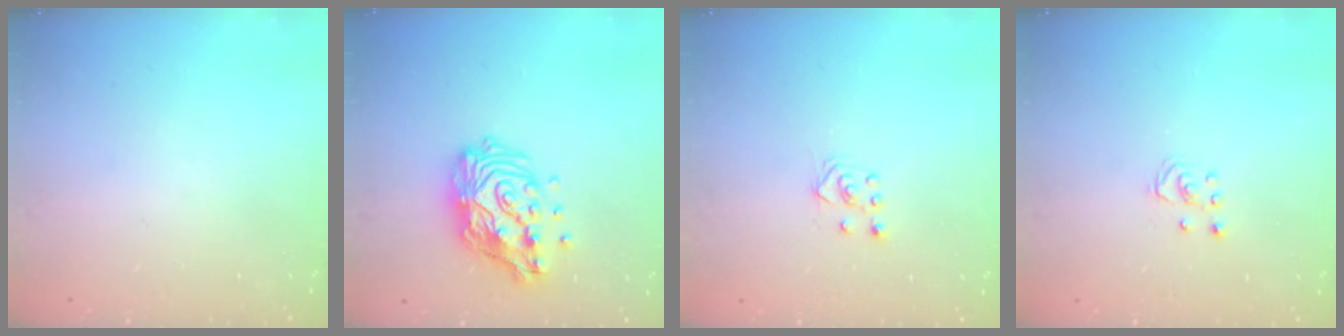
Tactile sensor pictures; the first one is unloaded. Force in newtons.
{"total": 15.3, "press": 15.2, "slide": 1.2}
{"total": 3.4, "press": 3.4, "slide": 0.3}
{"total": 2.5, "press": 2.5, "slide": 0.2}